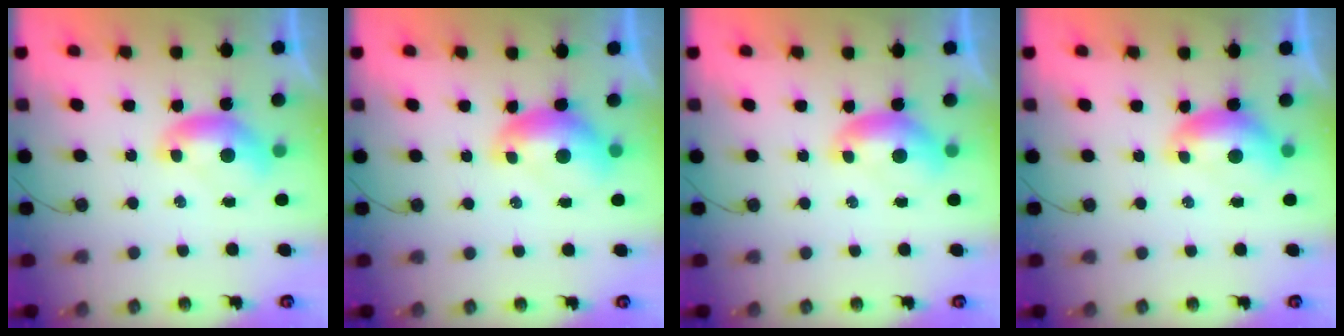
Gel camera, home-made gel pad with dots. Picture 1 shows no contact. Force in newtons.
{"total": 1.2, "press": 1.1, "slide": 0.6}
{"total": 0.0}
{"total": 0.0}